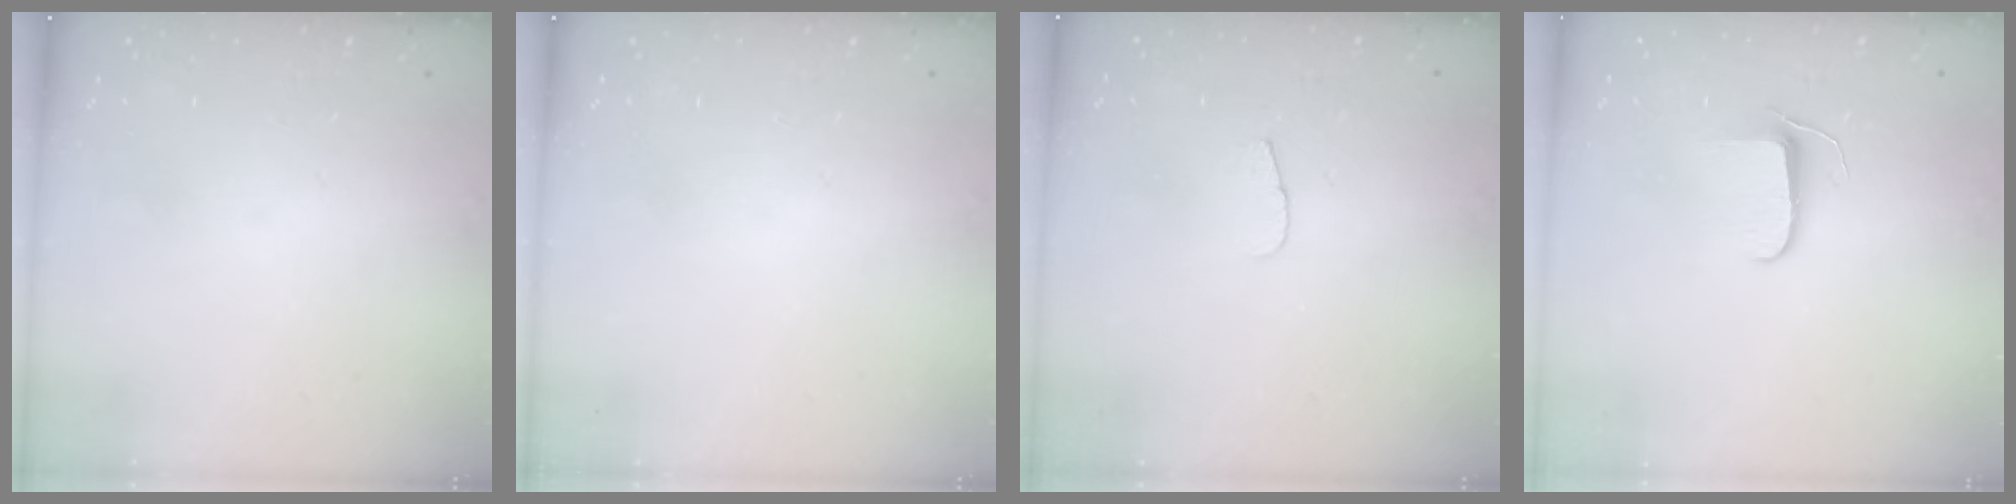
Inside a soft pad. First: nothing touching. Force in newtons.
{"total": 0.0}
{"total": 3.7, "press": 3.7, "slide": 0.4}
{"total": 6.4, "press": 6.3, "slide": 0.8}